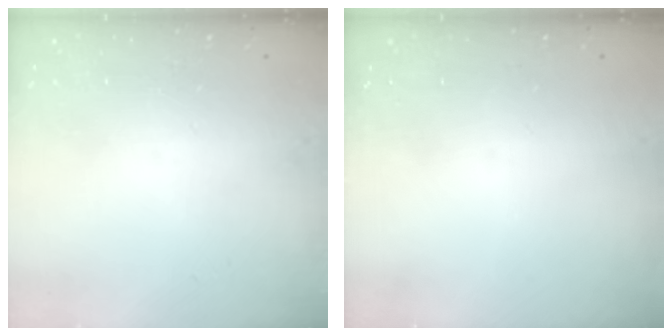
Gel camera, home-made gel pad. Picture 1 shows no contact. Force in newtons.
{"total": 0.0}